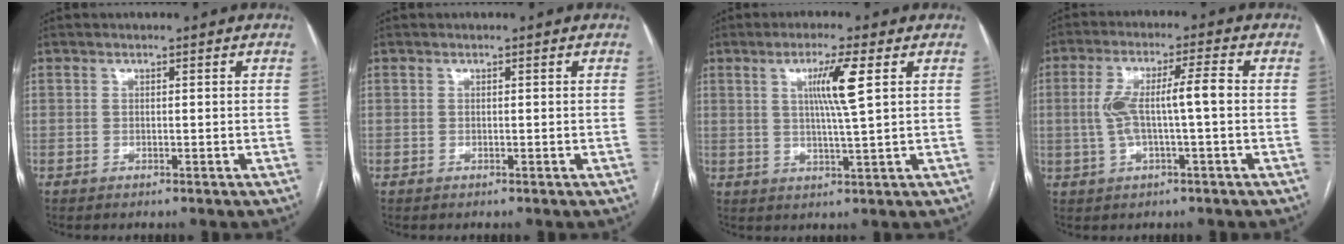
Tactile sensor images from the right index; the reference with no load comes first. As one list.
[{"total": 0.0}, {"total": 6.7, "force": [2.1, -0.6, 6.4], "torque": [-0.116, -0.004, 0.039]}, {"total": 8.0, "force": [0.0, 1.1, 7.9], "torque": [-0.159, 0.021, -0.001]}]